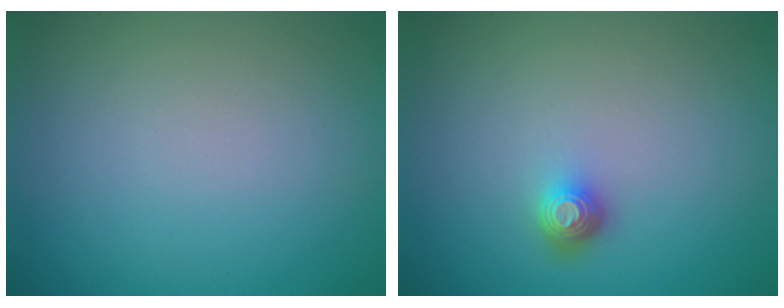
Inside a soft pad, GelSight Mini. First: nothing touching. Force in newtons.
{"total": 1.7, "press": 1.3, "slide": 1.1}